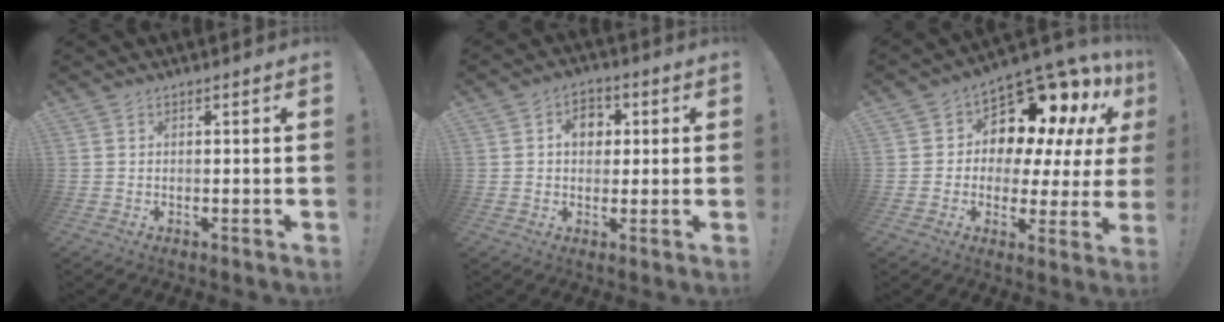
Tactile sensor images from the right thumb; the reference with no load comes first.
{"total": 7.0, "force": [1.7, 5.4, 4.1], "torque": [-0.051, 0.002, 0.026]}
{"total": 13.7, "force": [8.0, 7.9, 7.8], "torque": [-0.107, -0.074, 0.137]}